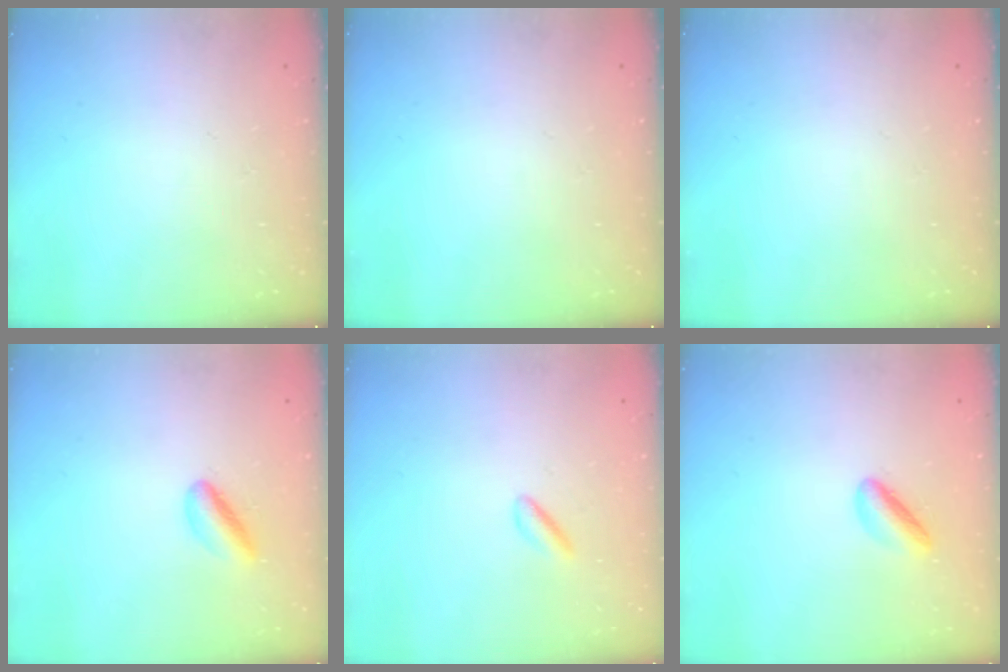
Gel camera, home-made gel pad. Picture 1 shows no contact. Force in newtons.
{"total": 0.0}
{"total": 0.0}
{"total": 5.4, "press": 5.2, "slide": 1.7}
{"total": 1.8, "press": 1.6, "slide": 0.9}
{"total": 3.5, "press": 3.5, "slide": 0.2}